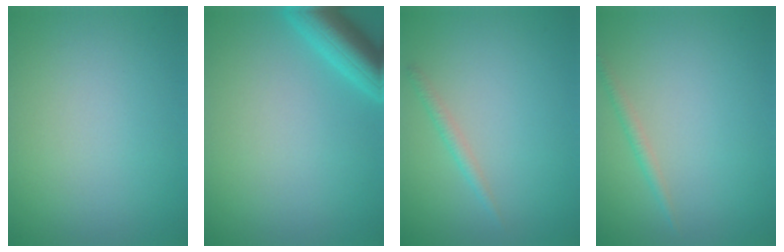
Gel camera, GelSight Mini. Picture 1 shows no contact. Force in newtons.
{"total": 4.7, "press": 4.7, "slide": 0.3}
{"total": 1.2, "press": 1.1, "slide": 0.0}
{"total": 1.2, "press": 1.1, "slide": 0.1}